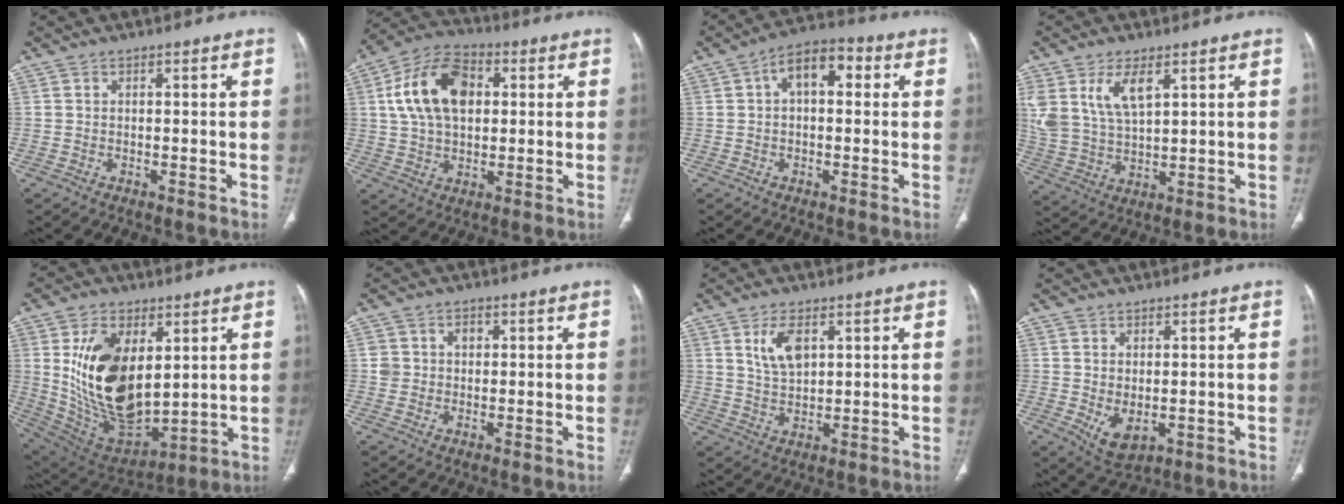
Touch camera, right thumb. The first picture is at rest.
{"total": 15.1, "force": [3.1, 9.6, 11.3], "torque": [-0.192, 0.015, 0.050]}
{"total": 8.3, "force": [1.8, 4.8, 6.6], "torque": [-0.090, 0.027, 0.020]}
{"total": 9.8, "force": [4.6, 4.7, 7.3], "torque": [-0.147, -0.015, 0.101]}
{"total": 21.6, "force": [4.2, 12.2, 17.3], "torque": [-0.301, -0.031, 0.100]}
{"total": 3.6, "force": [0.7, 3.2, 1.4], "torque": [-0.005, 0.001, 0.014]}
{"total": 6.3, "force": [2.7, 3.3, 4.7], "torque": [-0.083, -0.013, 0.059]}
{"total": 5.0, "force": [-0.7, 2.8, 4.1], "torque": [-0.066, -0.008, 0.007]}